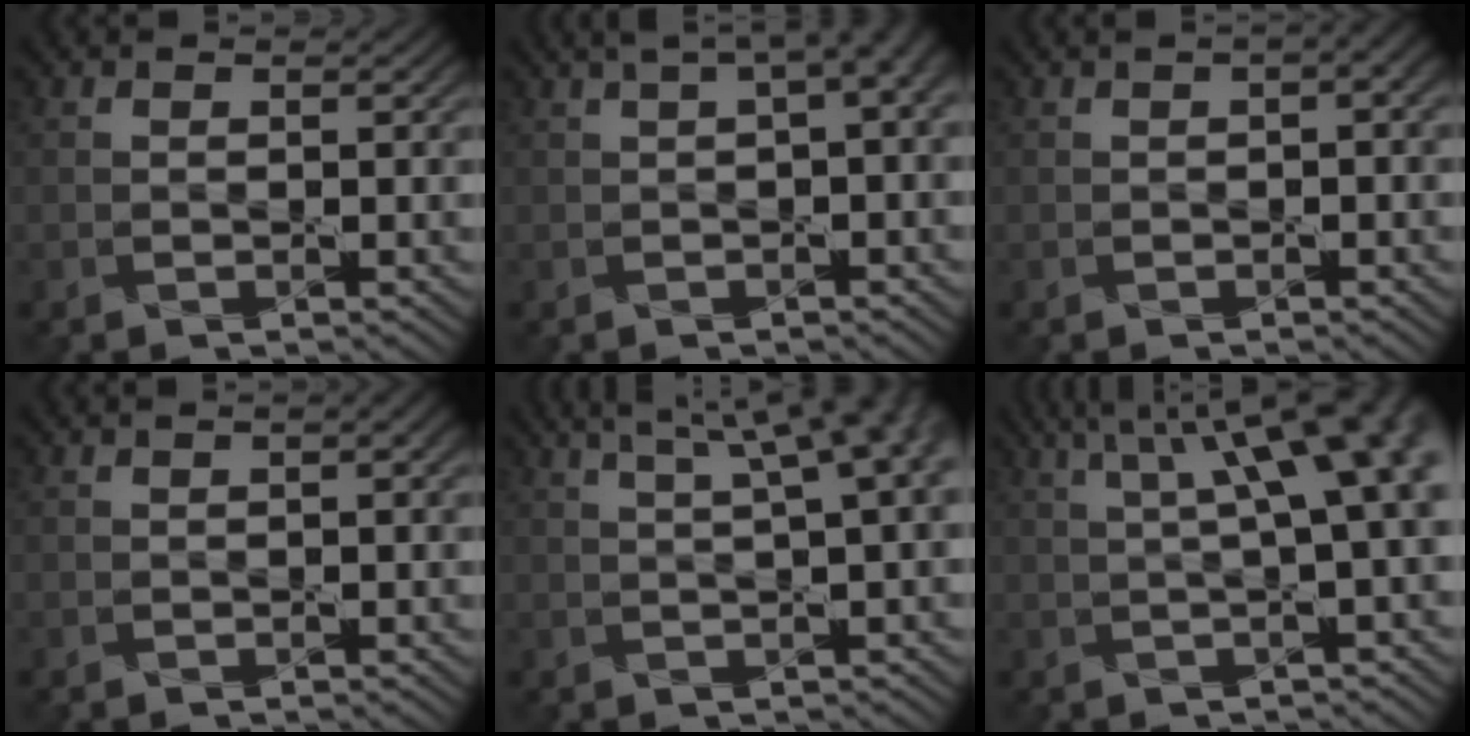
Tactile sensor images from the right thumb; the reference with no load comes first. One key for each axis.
{"total": 7.7, "fx": 3.1, "fy": 2.8, "fz": 6.5, "tx": -0.076, "ty": 0.026, "tz": 0.030}
{"total": 3.3, "fx": 1.0, "fy": 1.1, "fz": 2.9, "tx": -0.044, "ty": 0.007, "tz": 0.008}
{"total": 1.7, "fx": 0.4, "fy": 0.5, "fz": 1.5, "tx": -0.024, "ty": 0.003, "tz": 0.006}
{"total": 11.5, "fx": 4.8, "fy": 3.9, "fz": 9.7, "tx": -0.108, "ty": 0.055, "tz": 0.044}
{"total": 12.0, "fx": 3.3, "fy": 3.8, "fz": 10.9, "tx": -0.116, "ty": 0.047, "tz": 0.040}